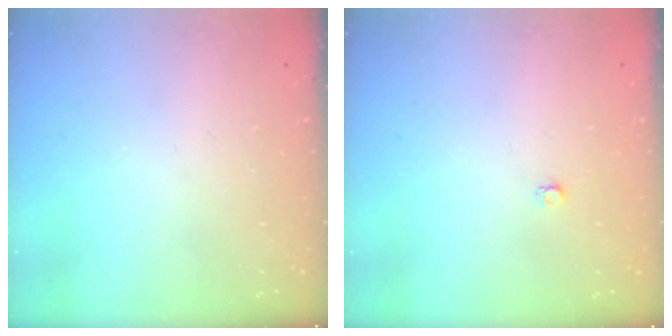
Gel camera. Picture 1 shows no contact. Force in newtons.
{"total": 2.2, "press": 2.2, "slide": 0.3}